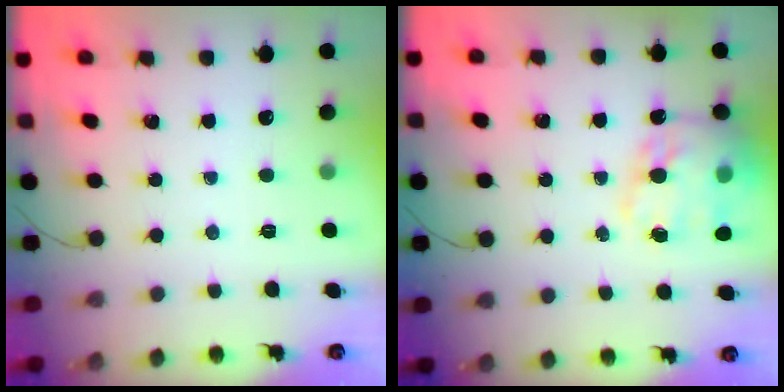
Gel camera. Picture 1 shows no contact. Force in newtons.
{"total": 20.4, "press": 19.9, "slide": 4.4}